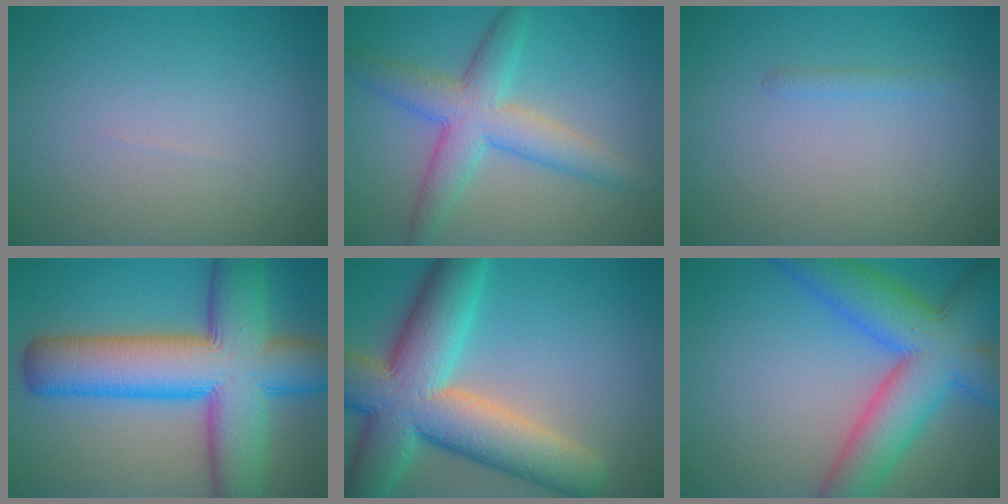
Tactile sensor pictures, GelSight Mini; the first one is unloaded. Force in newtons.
{"total": 5.9, "press": 5.9, "slide": 0.2}
{"total": 0.7, "press": 0.7, "slide": 0.0}
{"total": 14.5, "press": 14.5, "slide": 0.4}
{"total": 12.8, "press": 12.8, "slide": 0.7}
{"total": 10.6, "press": 10.6, "slide": 0.4}